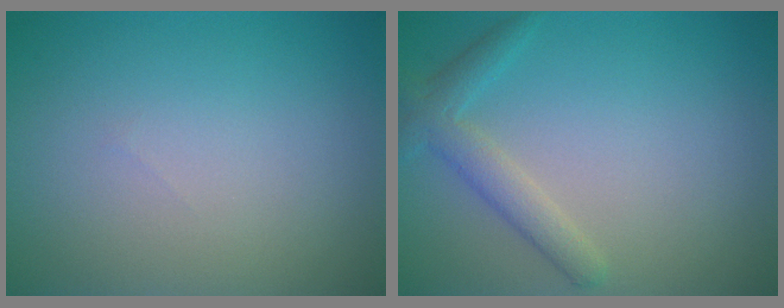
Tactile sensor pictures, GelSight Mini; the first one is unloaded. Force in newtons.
{"total": 2.6, "press": 2.6, "slide": 0.1}